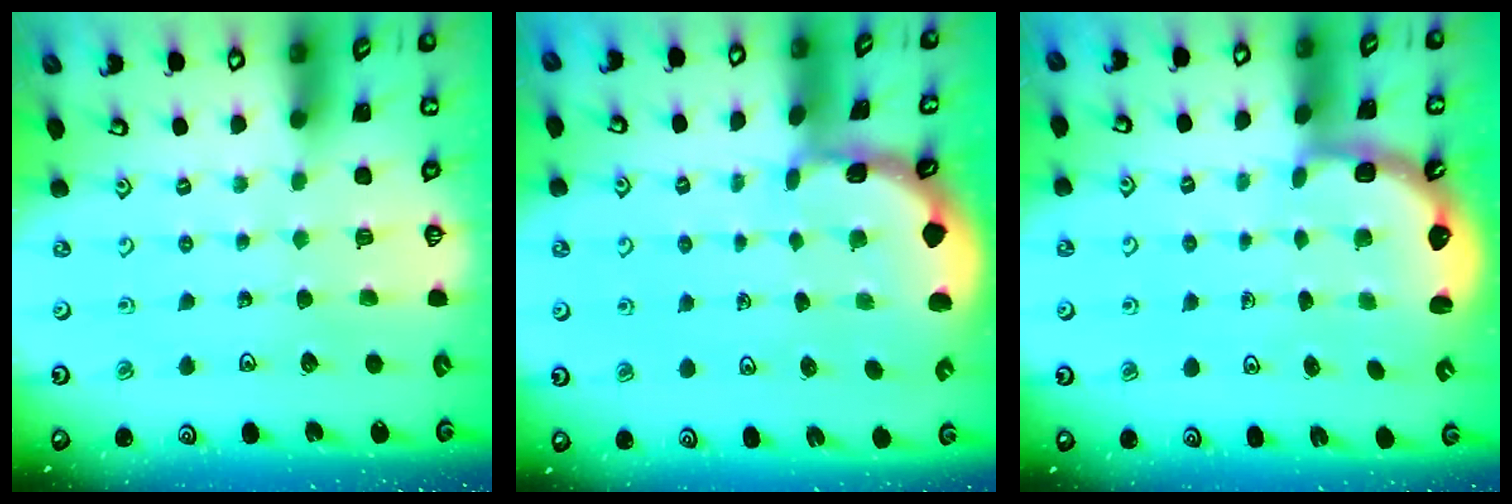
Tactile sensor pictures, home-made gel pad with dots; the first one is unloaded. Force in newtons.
{"total": 1.5, "press": 1.5, "slide": 0.2}
{"total": 2.6, "press": 2.2, "slide": 1.4}